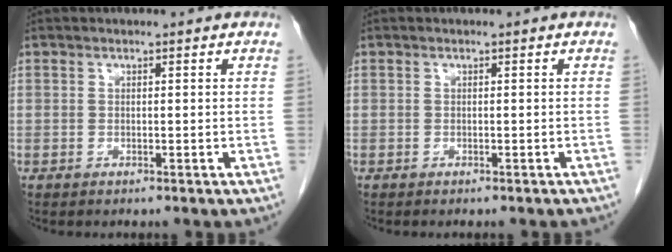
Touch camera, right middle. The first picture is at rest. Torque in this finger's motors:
{"motor_torque": [0.00, 0.01, 0.00, 0.00]}